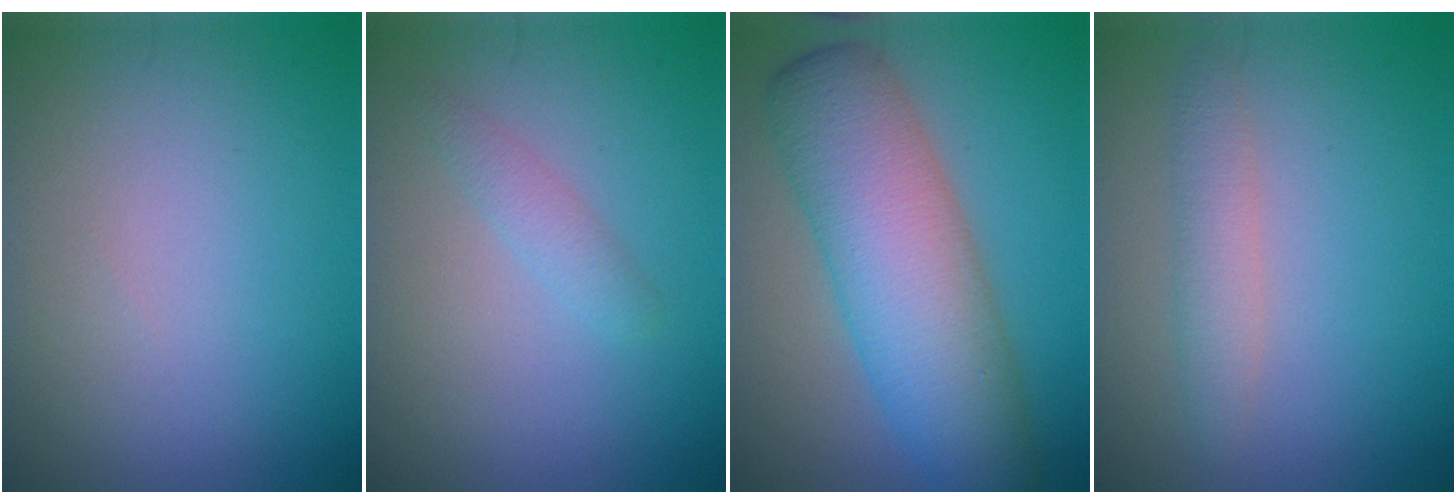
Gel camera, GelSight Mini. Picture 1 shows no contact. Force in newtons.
{"total": 1.4, "press": 1.4, "slide": 0.0}
{"total": 9.8, "press": 9.8, "slide": 0.3}
{"total": 2.2, "press": 2.2, "slide": 0.1}